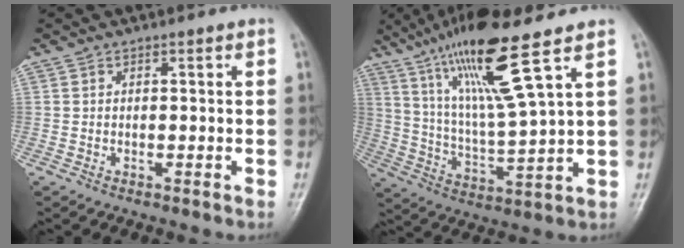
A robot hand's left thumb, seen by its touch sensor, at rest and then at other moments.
{"total": 16.9, "force": [9.6, 1.7, 13.9], "torque": [-0.264, -0.043, 0.185]}